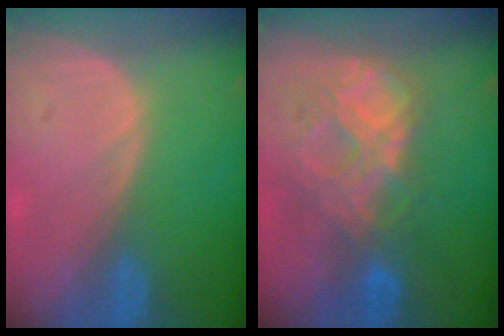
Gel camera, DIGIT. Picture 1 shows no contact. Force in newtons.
{"total": 8.8, "press": 7.6, "slide": 4.5}